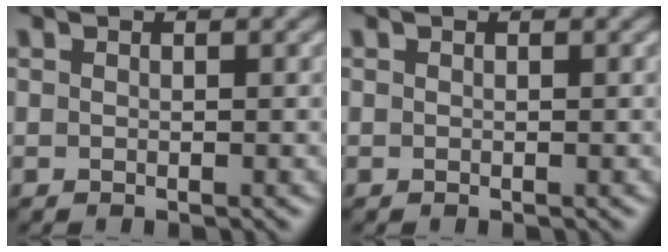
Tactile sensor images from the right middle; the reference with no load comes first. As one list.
[{"total": 0.0}]